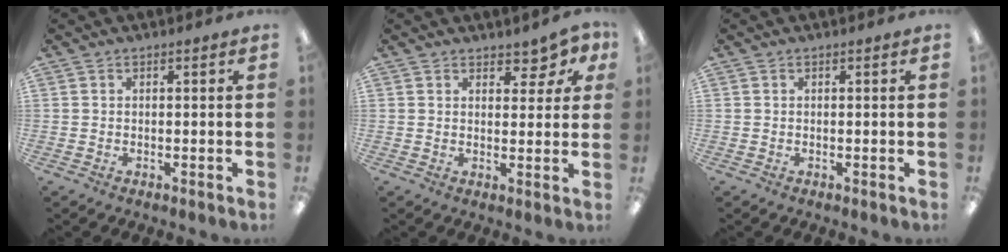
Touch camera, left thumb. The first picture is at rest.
{"total": 4.6, "force": [3.6, 2.4, 1.7], "torque": [-0.011, -0.020, 0.060]}
{"total": 0.0}